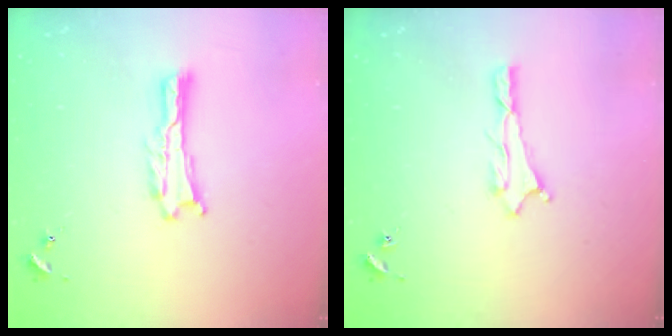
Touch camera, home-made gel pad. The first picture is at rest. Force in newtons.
{"total": 0.9, "press": 0.8, "slide": 0.1}